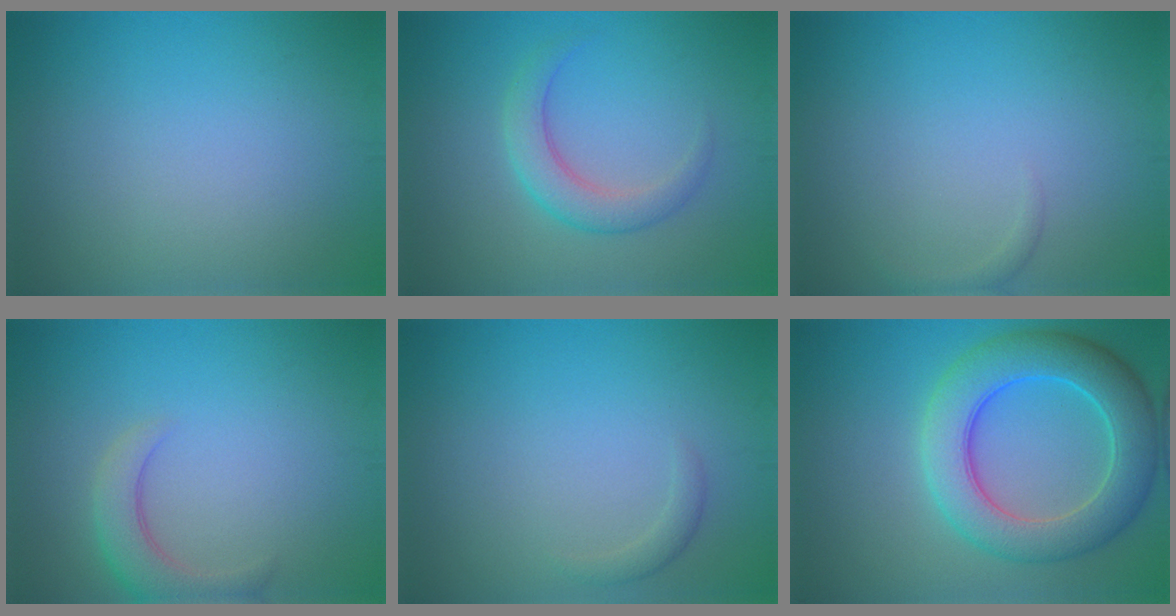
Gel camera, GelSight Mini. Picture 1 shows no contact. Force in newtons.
{"total": 3.1, "press": 3.1, "slide": 0.1}
{"total": 0.7, "press": 0.7, "slide": 0.0}
{"total": 3.4, "press": 3.4, "slide": 0.4}
{"total": 1.0, "press": 1.0, "slide": 0.0}
{"total": 7.9, "press": 7.9, "slide": 0.3}